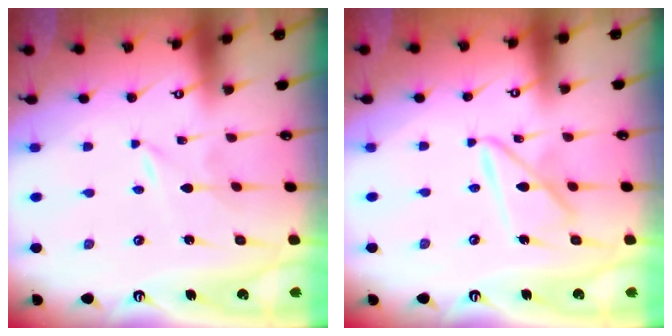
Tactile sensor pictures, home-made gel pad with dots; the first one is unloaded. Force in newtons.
{"total": 10.8, "press": 10.7, "slide": 0.9}